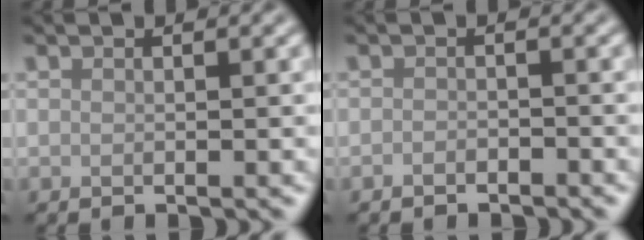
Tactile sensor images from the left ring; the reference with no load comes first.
{"total": 0.9, "force": [-0.7, 0.4, 0.3], "torque": [-0.003, -0.002, -0.014]}